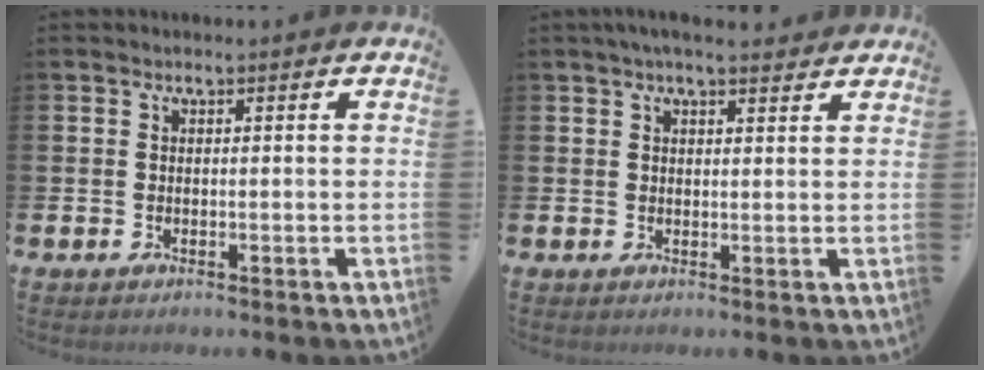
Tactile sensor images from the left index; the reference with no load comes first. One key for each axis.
{"total": 3.1, "fx": 2.8, "fy": 0.5, "fz": 1.4, "tx": -0.030, "ty": -0.006, "tz": 0.049}